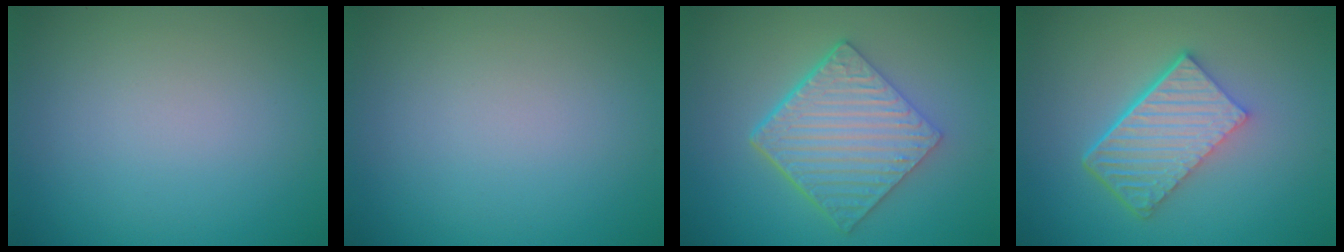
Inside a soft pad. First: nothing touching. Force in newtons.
{"total": 0.0}
{"total": 6.6, "press": 4.7, "slide": 4.6}
{"total": 6.1, "press": 4.1, "slide": 4.4}